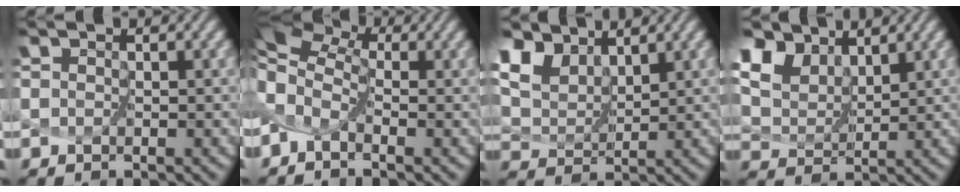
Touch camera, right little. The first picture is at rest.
{"total": 5.8, "force": [1.1, 3.7, 4.4], "torque": [-0.100, 0.024, 0.014]}
{"total": 6.9, "force": [5.4, 3.3, 2.9], "torque": [-0.112, -0.001, 0.112]}
{"total": 9.8, "force": [6.7, 5.6, 4.4], "torque": [-0.140, 0.022, 0.128]}